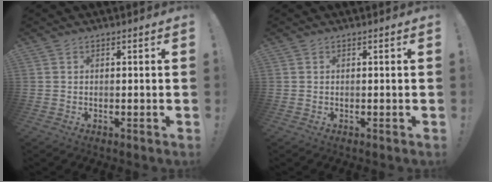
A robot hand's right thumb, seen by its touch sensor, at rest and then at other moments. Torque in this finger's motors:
{"motor_torque": [-0.01, 0.01, 0.13, -0.03, 0.05]}